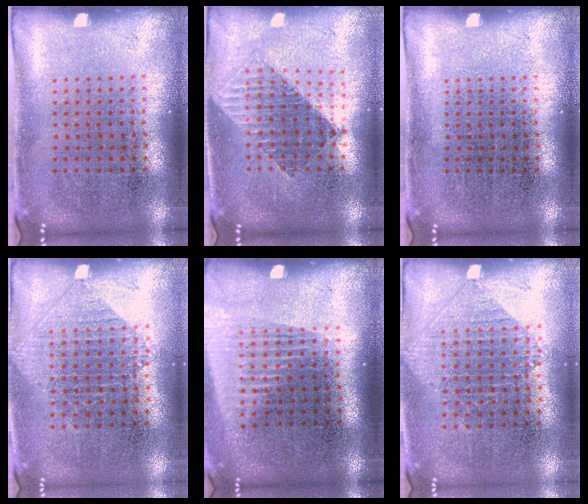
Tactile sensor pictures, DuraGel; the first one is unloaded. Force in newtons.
{"total": 1.5, "press": 1.3, "slide": 0.9}
{"total": 0.0}
{"total": 0.9, "press": 0.9, "slide": 0.2}
{"total": 1.4, "press": 1.2, "slide": 0.7}
{"total": 0.9, "press": 0.9, "slide": 0.2}